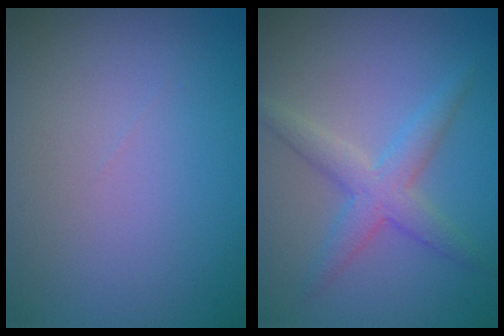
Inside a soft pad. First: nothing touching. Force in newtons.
{"total": 3.3, "press": 3.3, "slide": 0.2}